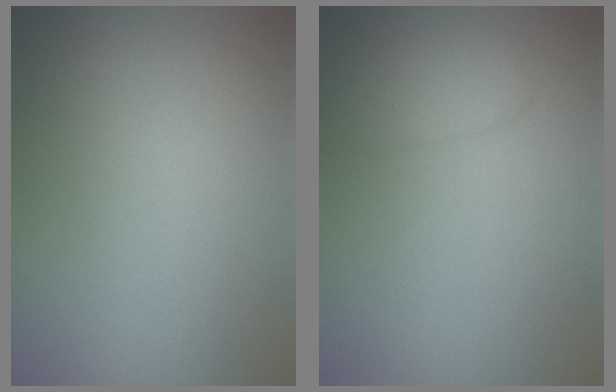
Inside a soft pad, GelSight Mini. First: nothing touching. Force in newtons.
{"total": 2.1, "press": 2.1, "slide": 0.1}